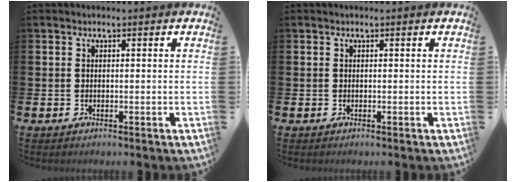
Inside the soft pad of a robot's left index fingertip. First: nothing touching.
{"total": 0.0}